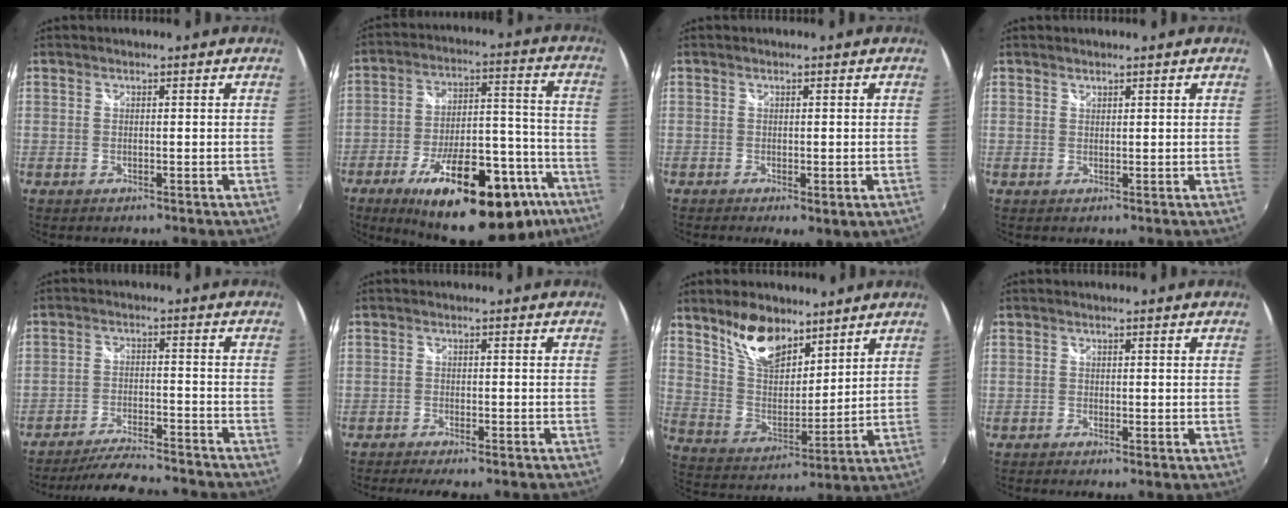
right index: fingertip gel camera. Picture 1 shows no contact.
{"total": 28.3, "force": [-18.0, 10.5, 19.1], "torque": [-0.285, 0.011, -0.246]}
{"total": 3.8, "force": [-1.5, 1.2, 3.2], "torque": [-0.051, -0.017, -0.016]}
{"total": 0.6, "force": [0.5, 0.2, 0.0], "torque": [0.002, 0.002, 0.010]}
{"total": 18.2, "force": [-16.6, 3.0, 6.9], "torque": [-0.142, -0.009, -0.232]}
{"total": 9.6, "force": [-8.3, 1.7, 4.5], "torque": [-0.100, -0.020, -0.119]}
{"total": 12.4, "force": [8.8, 5.8, 6.4], "torque": [-0.116, 0.008, 0.169]}
{"total": 1.2, "force": [-1.1, 0.1, 0.5], "torque": [-0.016, -0.005, -0.021]}